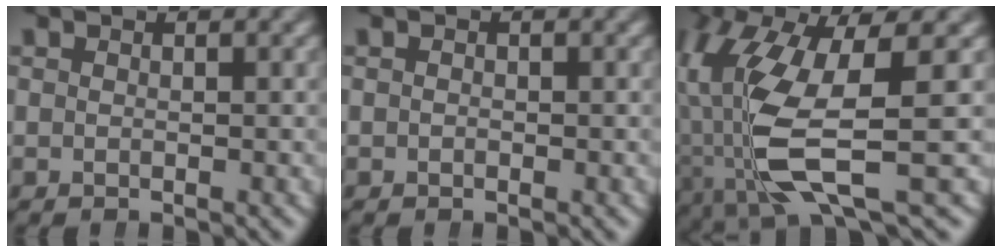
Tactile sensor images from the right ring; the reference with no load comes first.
{"total": 0.0}
{"total": 11.6, "force": [-0.9, 5.2, 10.4], "torque": [-0.227, -0.032, 0.005]}